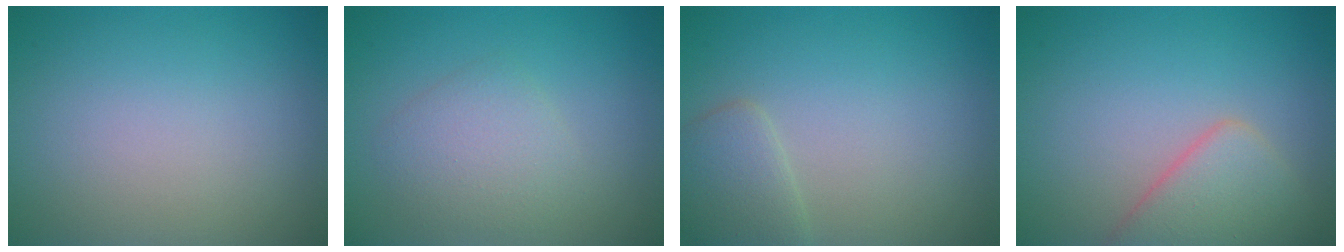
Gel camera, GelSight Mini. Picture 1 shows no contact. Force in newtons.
{"total": 2.8, "press": 2.8, "slide": 0.1}
{"total": 2.3, "press": 2.3, "slide": 0.1}
{"total": 3.9, "press": 3.9, "slide": 0.3}